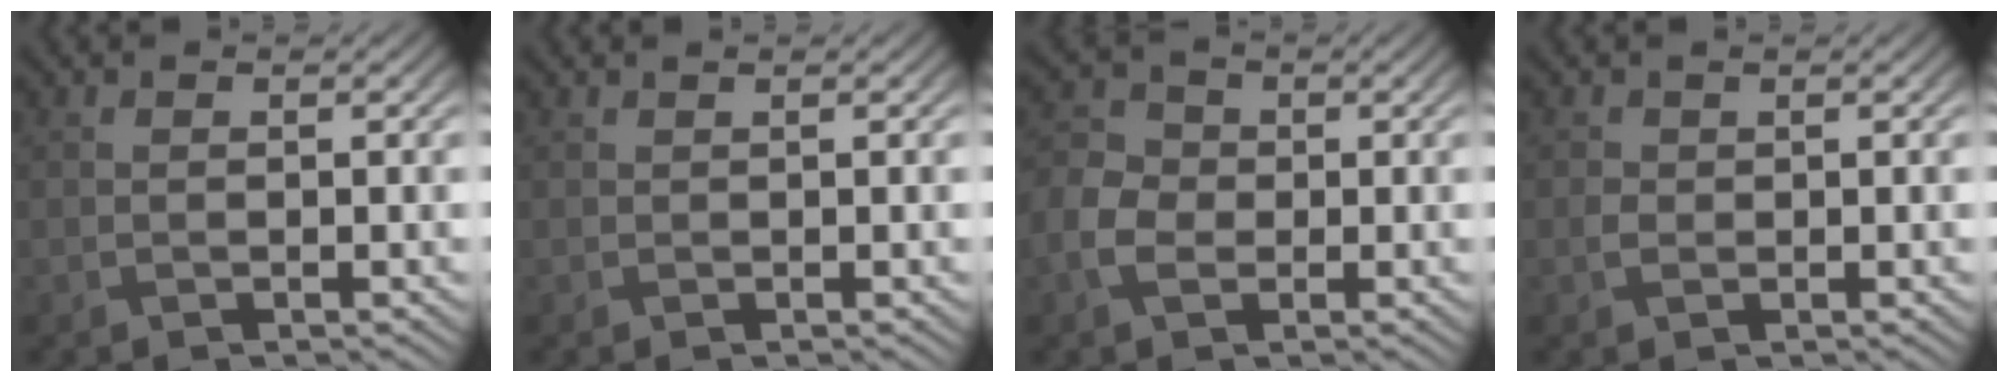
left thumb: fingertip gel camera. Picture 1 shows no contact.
{"total": 0.6, "force": [0.1, -0.3, -0.5], "torque": [0.013, -0.002, 0.000]}
{"total": 4.3, "force": [-1.4, 3.4, 2.3], "torque": [-0.066, -0.002, -0.036]}
{"total": 0.7, "force": [-0.2, 0.7, 0.1], "torque": [-0.005, -0.005, -0.008]}